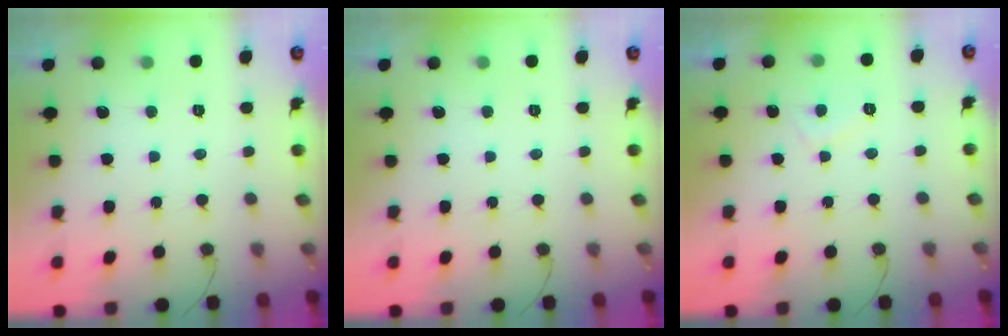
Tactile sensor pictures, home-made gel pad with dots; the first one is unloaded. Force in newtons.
{"total": 0.0}
{"total": 3.2, "press": 3.1, "slide": 0.7}